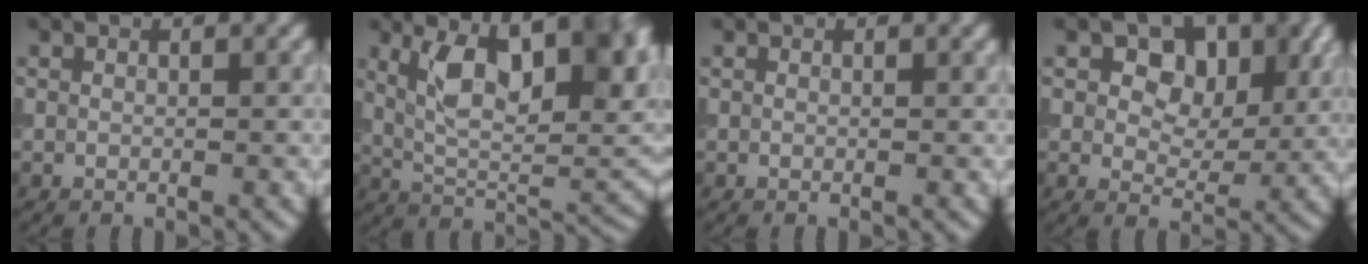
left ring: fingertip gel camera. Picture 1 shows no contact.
{"total": 12.5, "force": [3.8, 5.7, 10.4], "torque": [-0.151, 0.001, 0.070]}
{"total": 0.0}
{"total": 7.1, "force": [2.5, 4.7, 4.7], "torque": [-0.058, 0.000, 0.028]}